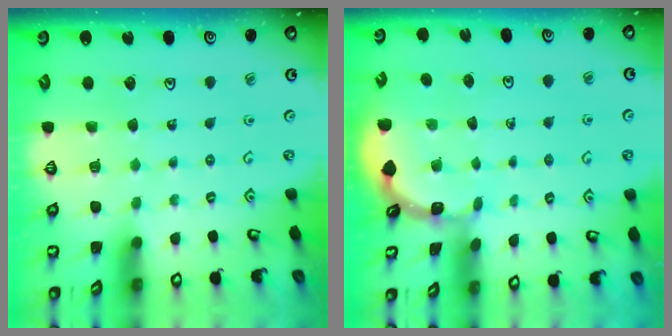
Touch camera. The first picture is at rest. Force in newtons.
{"total": 1.3, "press": 1.3, "slide": 0.1}